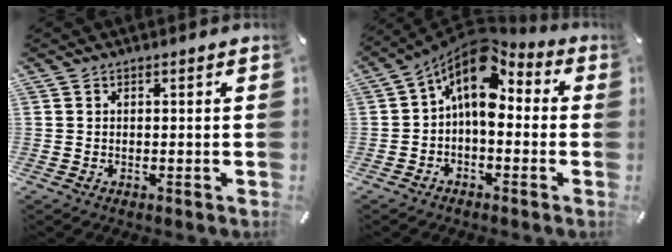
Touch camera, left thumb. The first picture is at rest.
{"total": 11.6, "force": [3.5, 7.0, 8.6], "torque": [-0.156, -0.032, 0.056]}